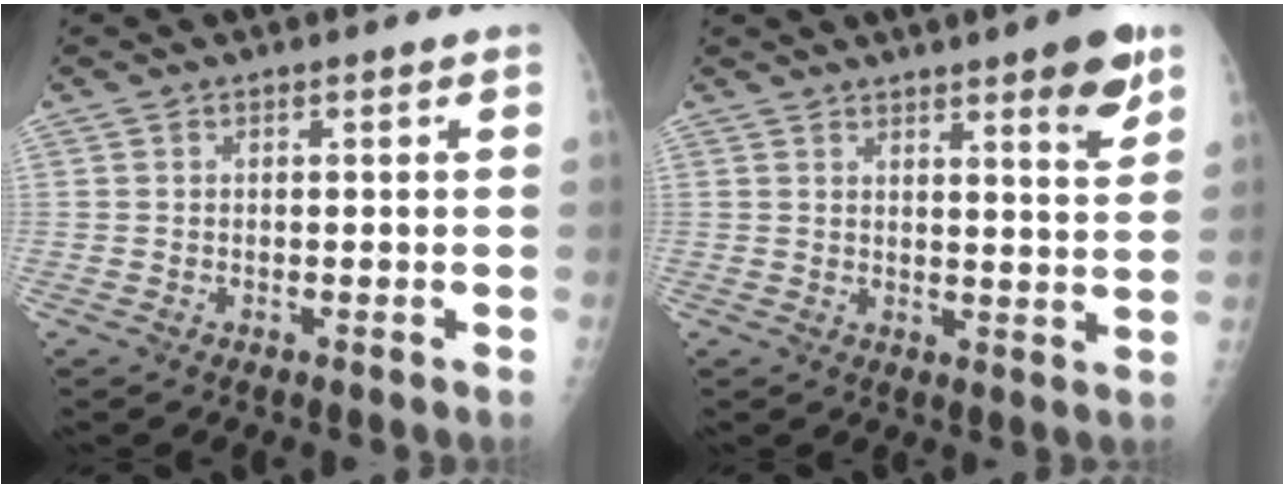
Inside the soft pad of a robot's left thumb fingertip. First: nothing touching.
{"total": 7.9, "force": [4.8, 1.5, 6.1], "torque": [-0.070, -0.028, 0.063]}